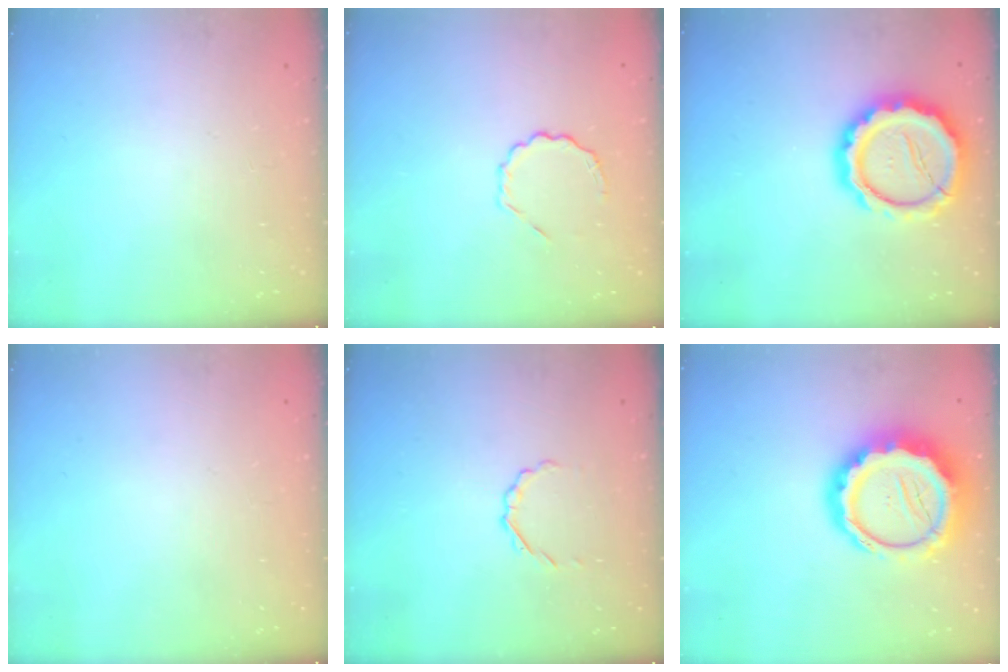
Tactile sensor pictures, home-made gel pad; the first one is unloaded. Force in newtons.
{"total": 3.8, "press": 3.6, "slide": 1.1}
{"total": 17.0, "press": 16.7, "slide": 3.2}
{"total": 0.0}
{"total": 2.2, "press": 2.1, "slide": 0.7}
{"total": 16.7, "press": 16.4, "slide": 3.5}